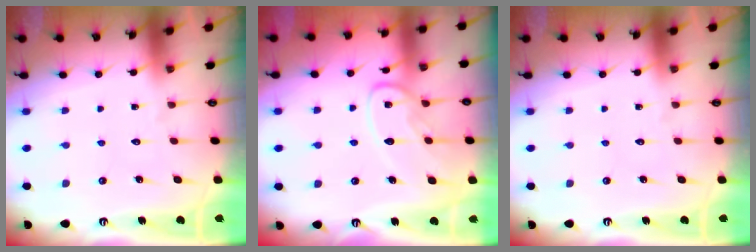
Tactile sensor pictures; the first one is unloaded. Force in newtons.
{"total": 11.6, "press": 11.5, "slide": 1.0}
{"total": 0.0}